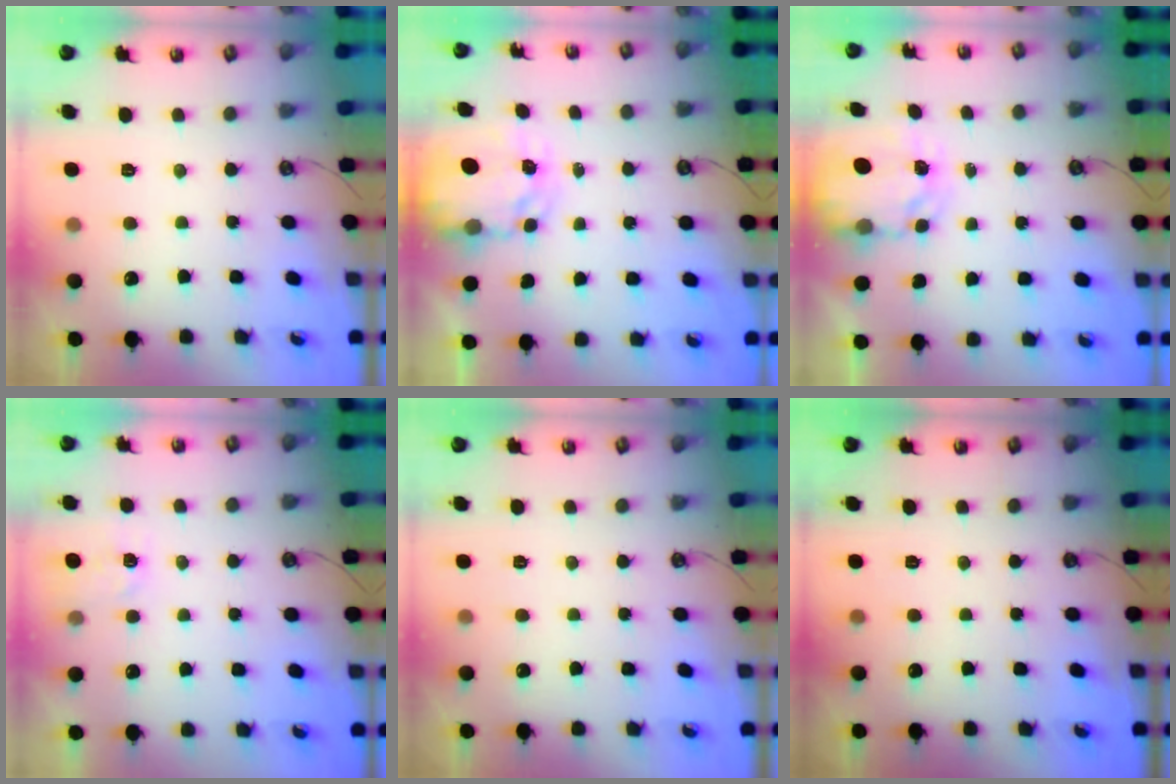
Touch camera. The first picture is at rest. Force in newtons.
{"total": 3.9, "press": 3.9, "slide": 0.3}
{"total": 4.0, "press": 3.9, "slide": 0.3}
{"total": 2.9, "press": 2.9, "slide": 0.5}
{"total": 0.0}
{"total": 0.0}